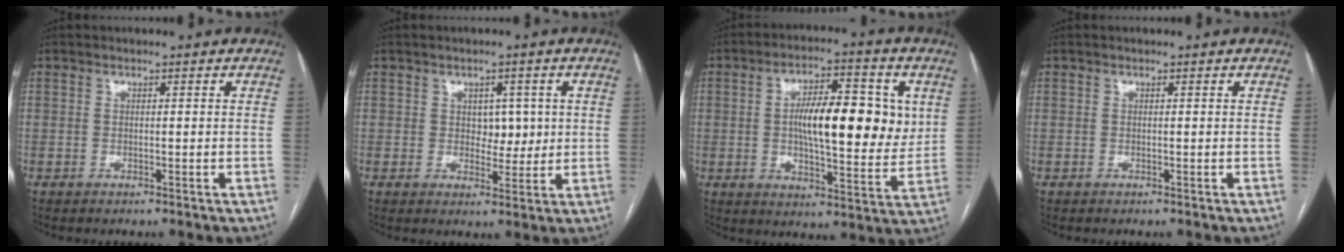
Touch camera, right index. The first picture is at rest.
{"total": 3.9, "force": [0.8, 2.7, 2.8], "torque": [-0.029, 0.002, 0.015]}
{"total": 14.9, "force": [2.3, 4.9, 13.9], "torque": [-0.212, 0.015, 0.032]}
{"total": 0.0}